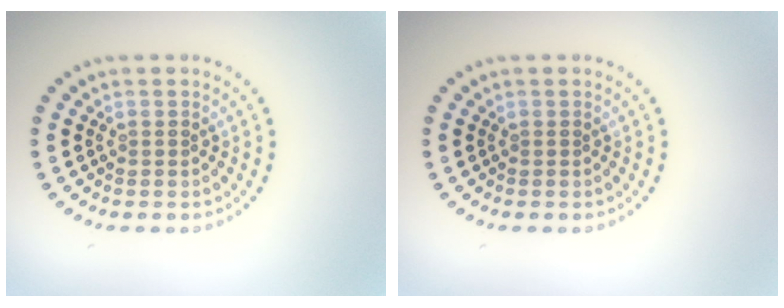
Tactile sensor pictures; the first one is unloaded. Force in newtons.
{"total": 0.0}